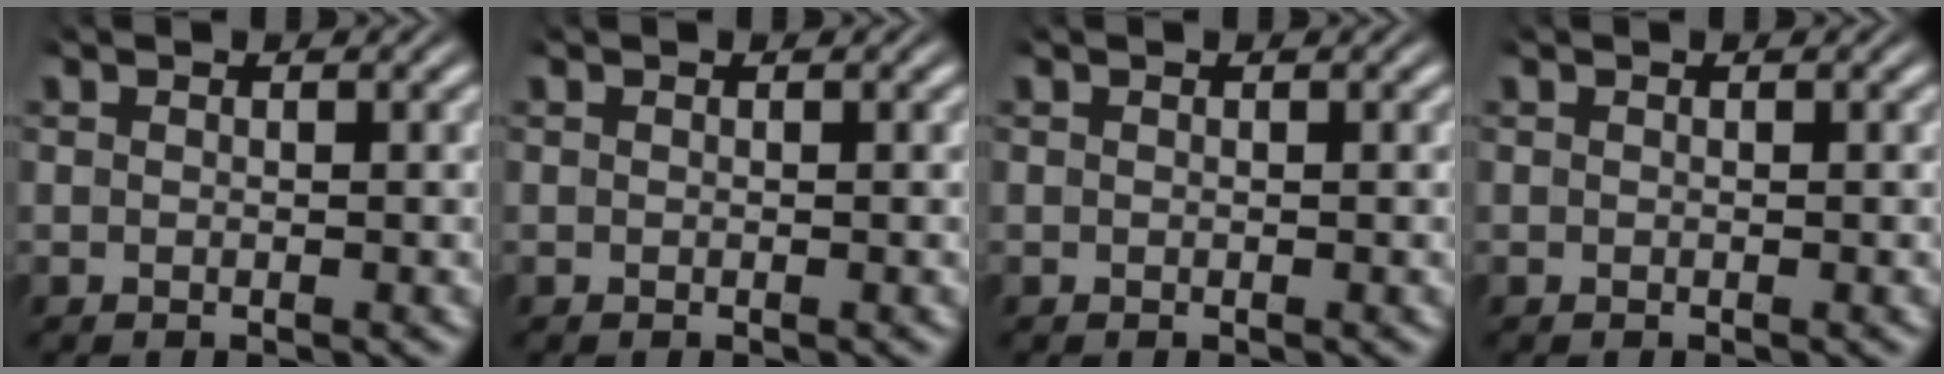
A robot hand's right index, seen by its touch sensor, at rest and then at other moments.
{"total": 0.0}
{"total": 0.0}
{"total": 0.0}